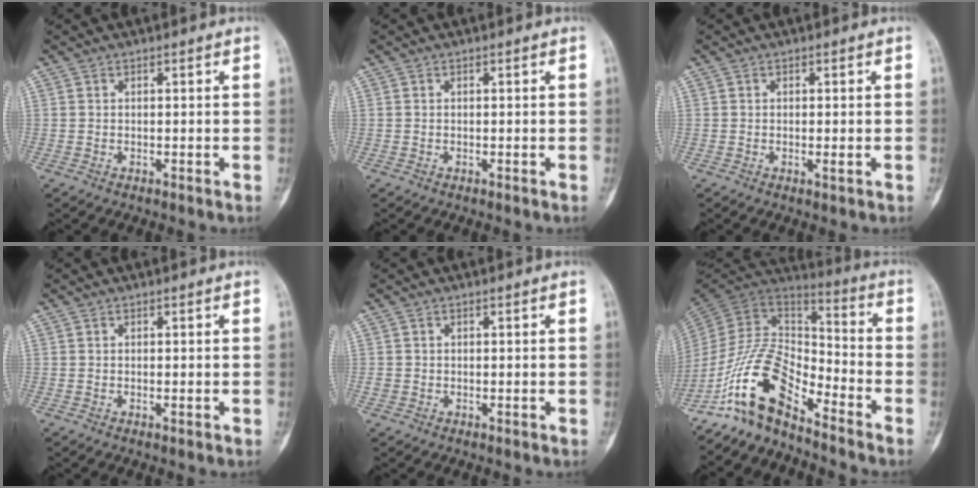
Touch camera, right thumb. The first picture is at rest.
{"total": 0.0}
{"total": 1.0, "force": [-0.2, 0.2, 1.0], "torque": [-0.020, -0.005, -0.003]}
{"total": 0.7, "force": [-0.1, 0.2, 0.6], "torque": [-0.011, -0.003, 0.000]}
{"total": 0.5, "force": [0.0, 0.5, 0.2], "torque": [0.001, 0.002, 0.000]}
{"total": 14.2, "force": [-10.0, 5.7, 8.4], "torque": [-0.142, 0.094, -0.200]}